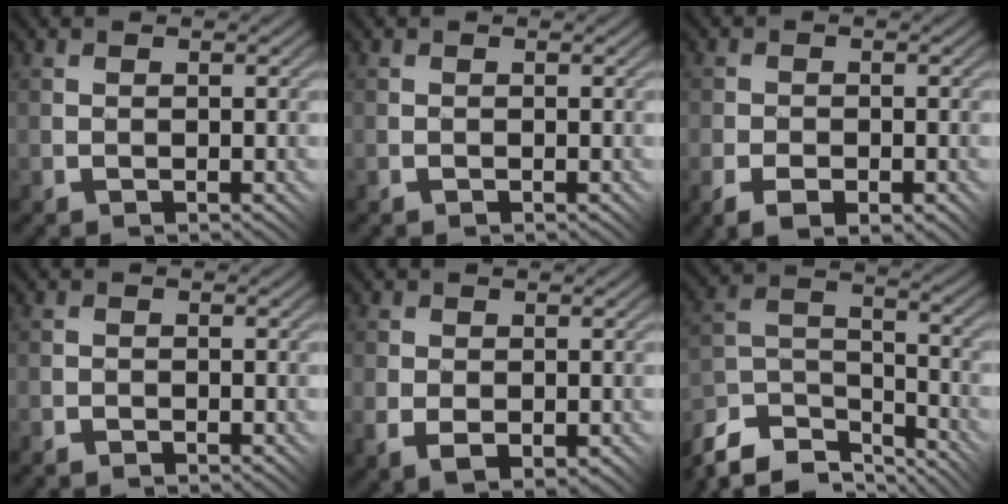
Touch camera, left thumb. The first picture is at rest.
{"total": 0.0}
{"total": 4.1, "force": [-2.2, 2.3, 2.7], "torque": [-0.047, -0.014, -0.037]}
{"total": 0.8, "force": [-0.7, -0.2, -0.4], "torque": [0.009, 0.003, -0.017]}
{"total": 3.5, "force": [-0.9, 2.3, 2.6], "torque": [-0.052, -0.015, -0.009]}
{"total": 11.5, "force": [-9.8, 4.0, 4.3], "torque": [-0.107, 0.005, -0.187]}